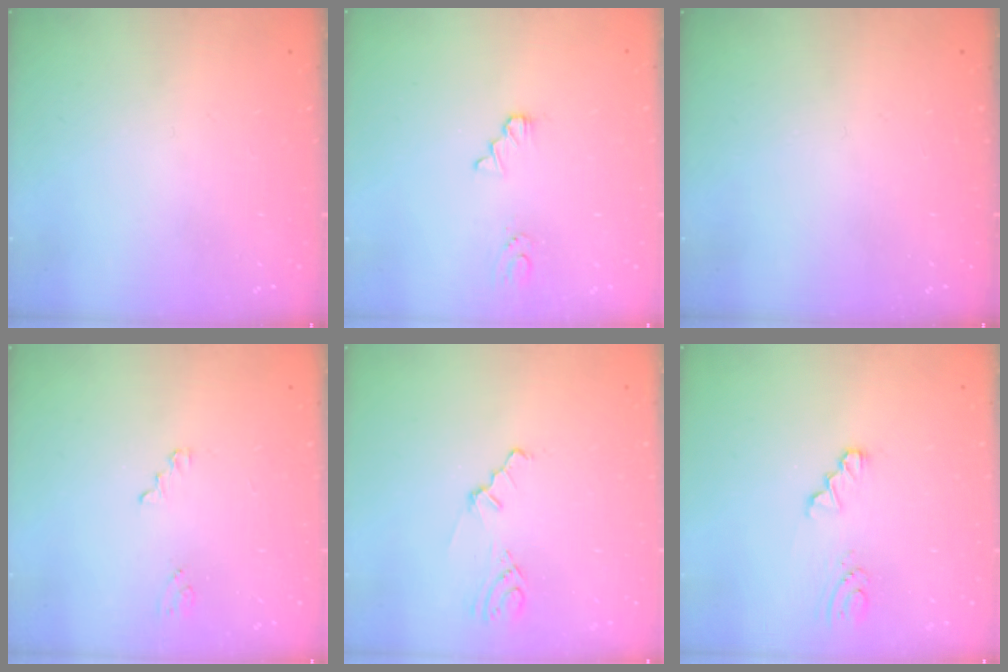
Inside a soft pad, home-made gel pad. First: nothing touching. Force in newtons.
{"total": 1.6, "press": 1.6, "slide": 0.2}
{"total": 0.0}
{"total": 0.8, "press": 0.8, "slide": 0.0}
{"total": 2.0, "press": 1.9, "slide": 0.7}
{"total": 1.0, "press": 1.0, "slide": 0.2}